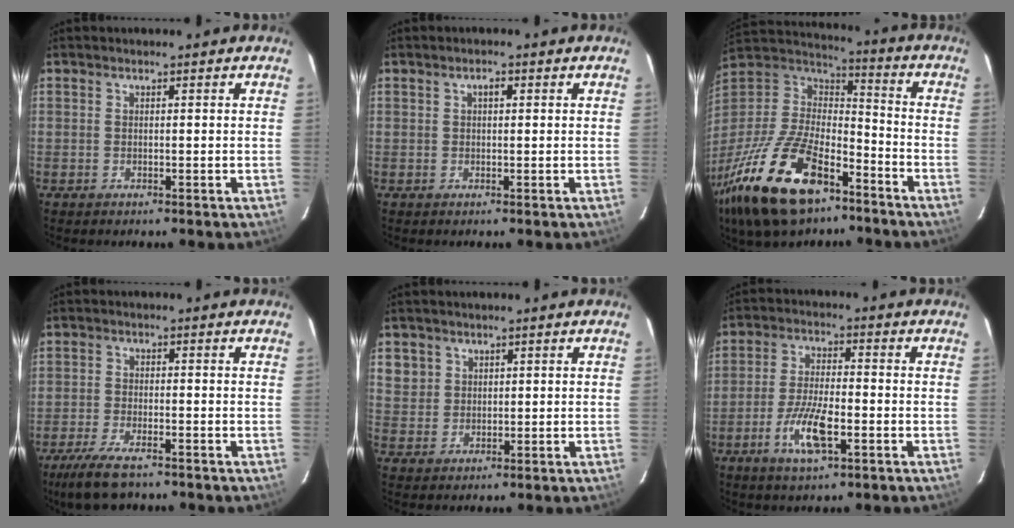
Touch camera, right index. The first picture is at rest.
{"total": 1.3, "force": [0.4, 0.7, 1.0], "torque": [-0.016, 0.007, 0.005]}
{"total": 28.2, "force": [-17.3, 12.8, 18.3], "torque": [-0.383, -0.034, -0.296]}
{"total": 8.5, "force": [-6.5, 2.3, 5.0], "torque": [-0.128, -0.024, -0.120]}
{"total": 4.8, "force": [2.0, 4.3, 0.8], "torque": [-0.001, 0.014, 0.043]}
{"total": 9.0, "force": [-3.8, 2.8, 7.7], "torque": [-0.159, -0.008, -0.072]}